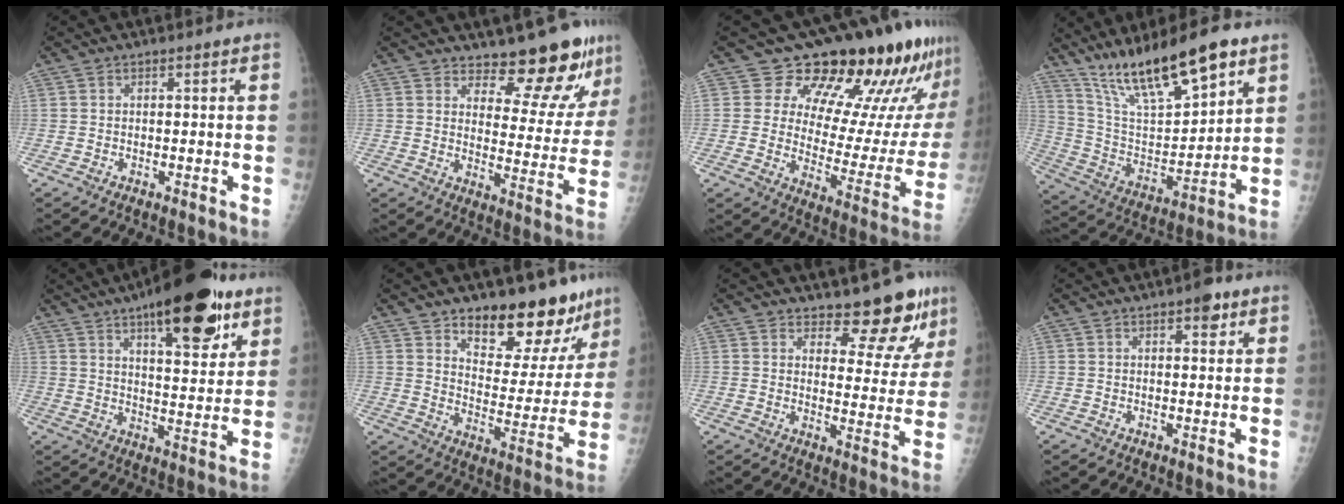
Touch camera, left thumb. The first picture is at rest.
{"total": 12.6, "force": [11.1, 3.8, 4.6], "torque": [-0.021, -0.099, 0.145]}
{"total": 23.1, "force": [18.3, 8.5, 11.2], "torque": [-0.101, -0.116, 0.238]}
{"total": 19.7, "force": [13.6, 5.1, 13.3], "torque": [-0.209, -0.055, 0.255]}
{"total": 20.4, "force": [12.0, 7.1, 14.9], "torque": [-0.189, -0.047, 0.180]}
{"total": 17.8, "force": [13.5, 7.7, 8.6], "torque": [-0.059, -0.101, 0.197]}
{"total": 10.3, "force": [8.7, 3.8, 4.0], "torque": [-0.019, -0.074, 0.112]}
{"total": 3.4, "force": [2.0, 1.4, 2.3], "torque": [-0.020, -0.007, 0.025]}